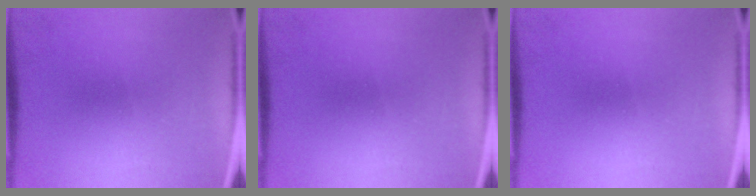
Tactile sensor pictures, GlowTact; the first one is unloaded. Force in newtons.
{"total": 0.0}
{"total": 0.0}